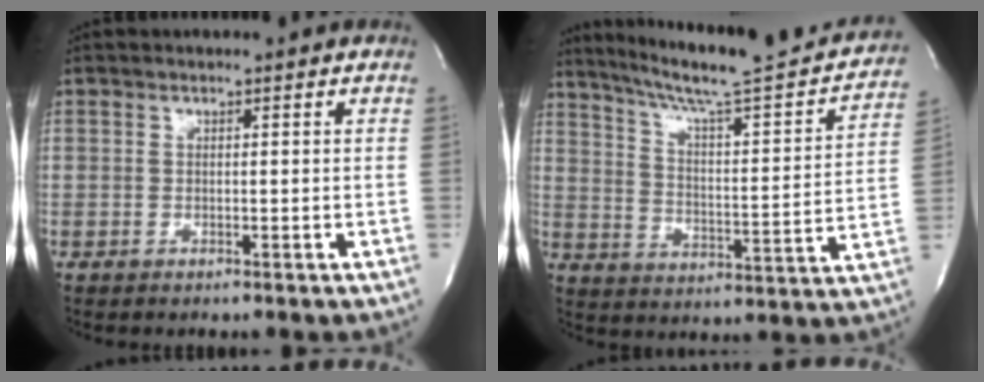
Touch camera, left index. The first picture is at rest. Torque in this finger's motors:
{"motor_torque": [-0.27, -0.22, 0.26, 0.08]}